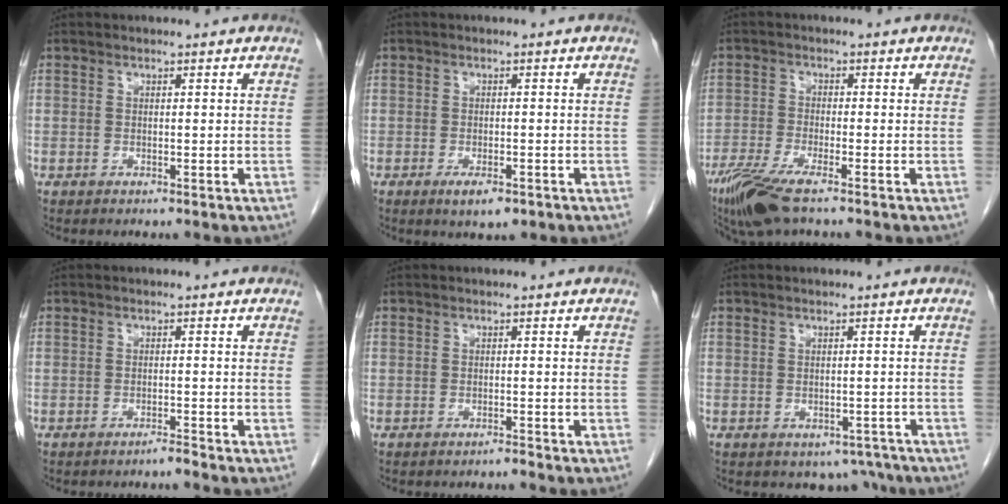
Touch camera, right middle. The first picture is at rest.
{"total": 3.6, "force": [-2.0, 1.2, 2.7], "torque": [-0.044, -0.003, -0.026]}
{"total": 7.9, "force": [-5.7, 1.0, 5.4], "torque": [-0.106, -0.022, -0.104]}
{"total": 1.0, "force": [-0.9, -0.2, 0.3], "torque": [-0.002, -0.001, -0.015]}
{"total": 0.6, "force": [-0.6, -0.1, 0.1], "torque": [-0.004, -0.002, -0.010]}
{"total": 3.2, "force": [-2.3, 2.1, 0.9], "torque": [0.001, 0.006, -0.024]}